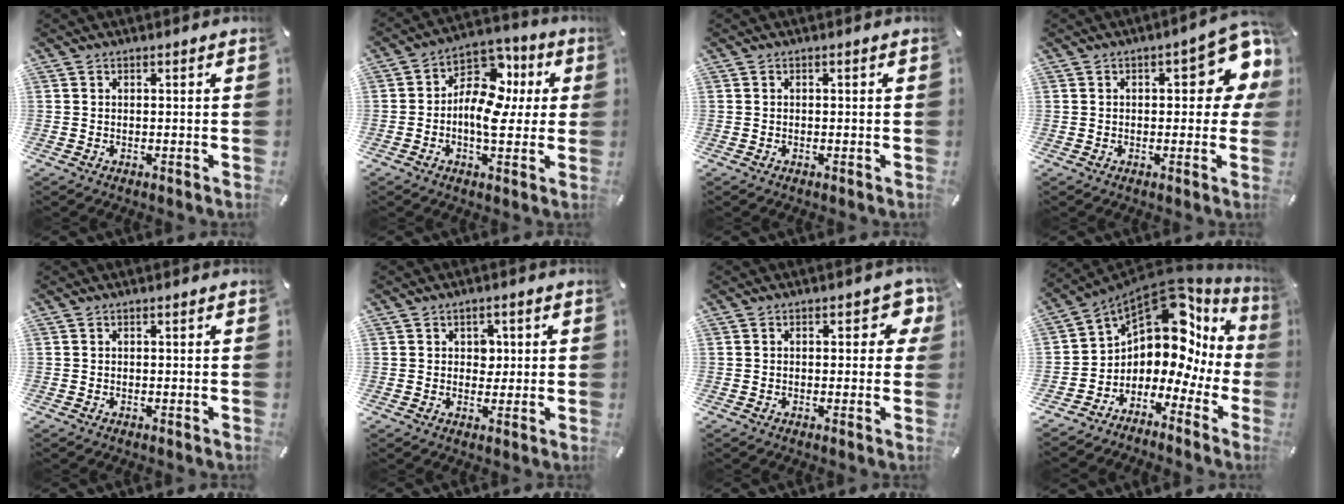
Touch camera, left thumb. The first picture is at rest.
{"total": 13.2, "force": [-0.3, 9.1, 9.5], "torque": [-0.151, -0.004, -0.009]}
{"total": 0.0}
{"total": 12.4, "force": [3.5, 5.3, 10.6], "torque": [-0.132, -0.015, 0.056]}
{"total": 0.0}
{"total": 3.6, "force": [0.5, 3.0, 1.9], "torque": [-0.017, -0.003, 0.000]}
{"total": 5.4, "force": [1.3, 2.9, 4.3], "torque": [-0.048, -0.002, 0.013]}
{"total": 12.9, "force": [7.6, 7.3, 7.5], "torque": [-0.127, -0.082, 0.124]}